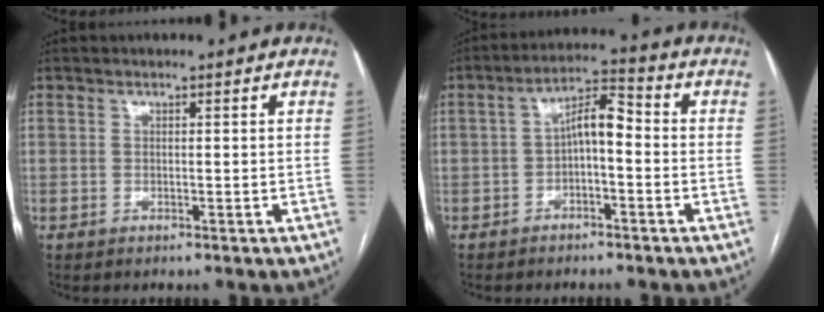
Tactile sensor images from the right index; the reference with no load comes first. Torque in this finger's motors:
{"motor_torque": [0.98, -0.26, 0.53, 0.11]}